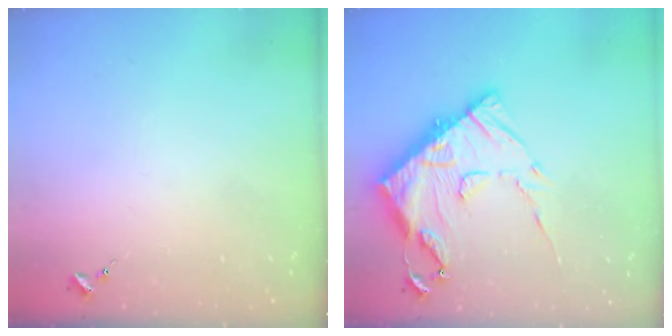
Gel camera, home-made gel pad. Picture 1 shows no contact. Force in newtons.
{"total": 20.8, "press": 20.7, "slide": 2.0}